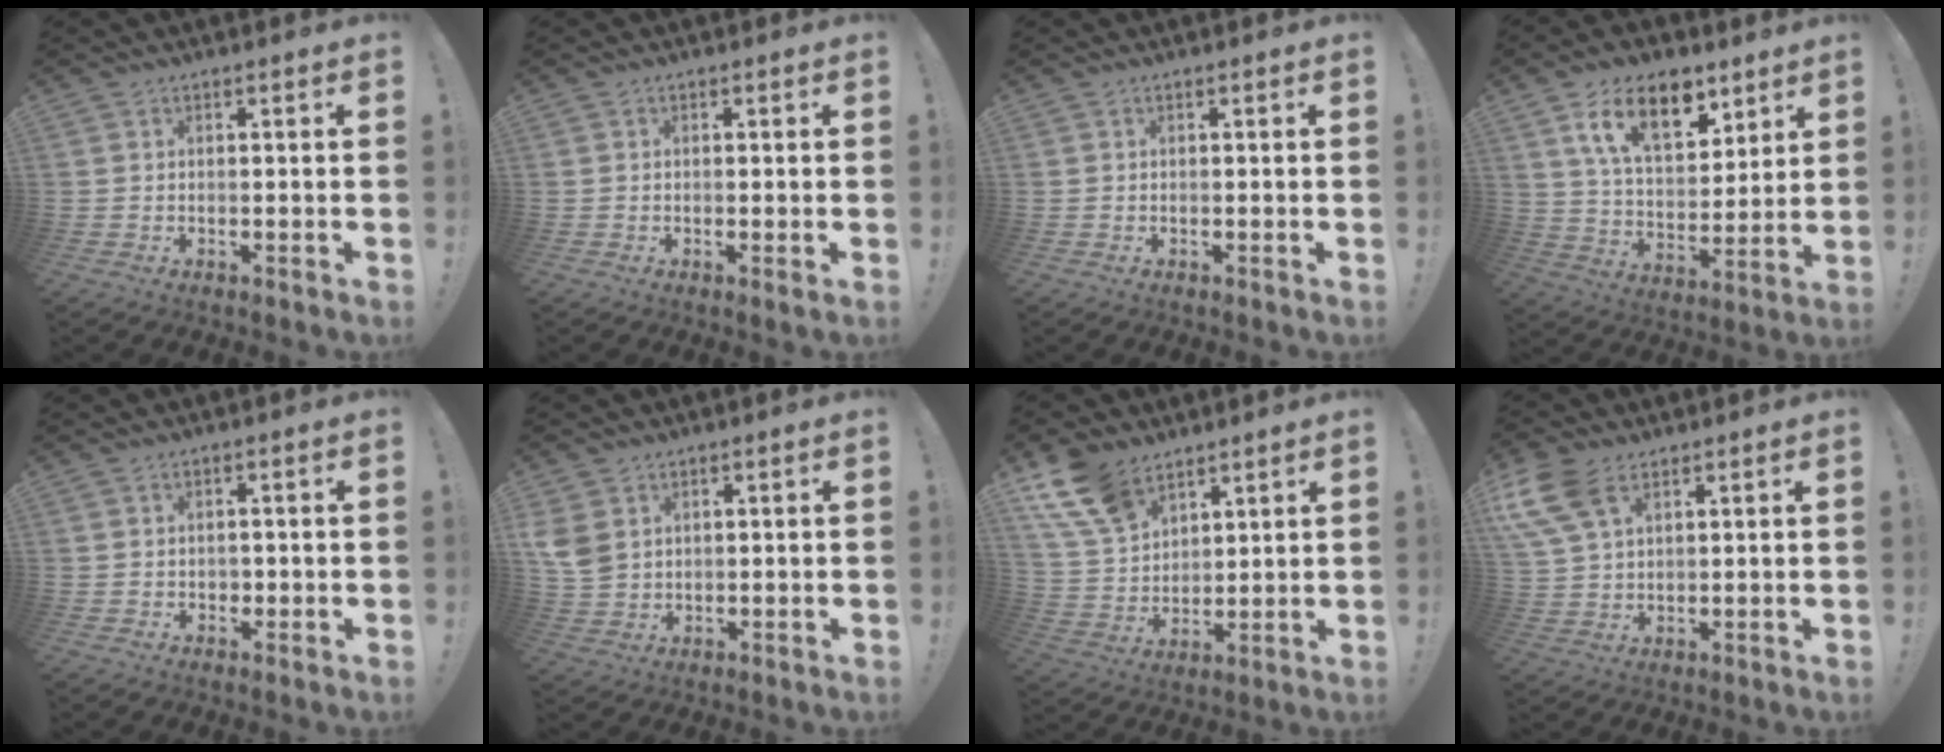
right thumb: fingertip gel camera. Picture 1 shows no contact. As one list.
[{"total": 0.8, "force": [0.1, -0.1, 0.8], "torque": [-0.012, -0.004, 0.001]}, {"total": 0.0}, {"total": 17.0, "force": [9.6, 8.8, 10.9], "torque": [-0.178, -0.038, 0.172]}, {"total": 1.4, "force": [-0.4, 1.2, 0.5], "torque": [-0.013, 0.004, -0.006]}, {"total": 6.5, "force": [2.6, 4.9, 3.4], "torque": [-0.080, -0.007, 0.052]}, {"total": 14.1, "force": [9.4, 8.1, 6.7], "torque": [-0.132, -0.043, 0.183]}, {"total": 11.8, "force": [5.7, 6.9, 7.7], "torque": [-0.153, -0.017, 0.109]}]